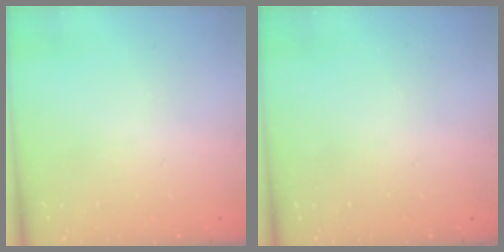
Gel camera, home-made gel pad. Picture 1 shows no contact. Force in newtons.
{"total": 0.0}